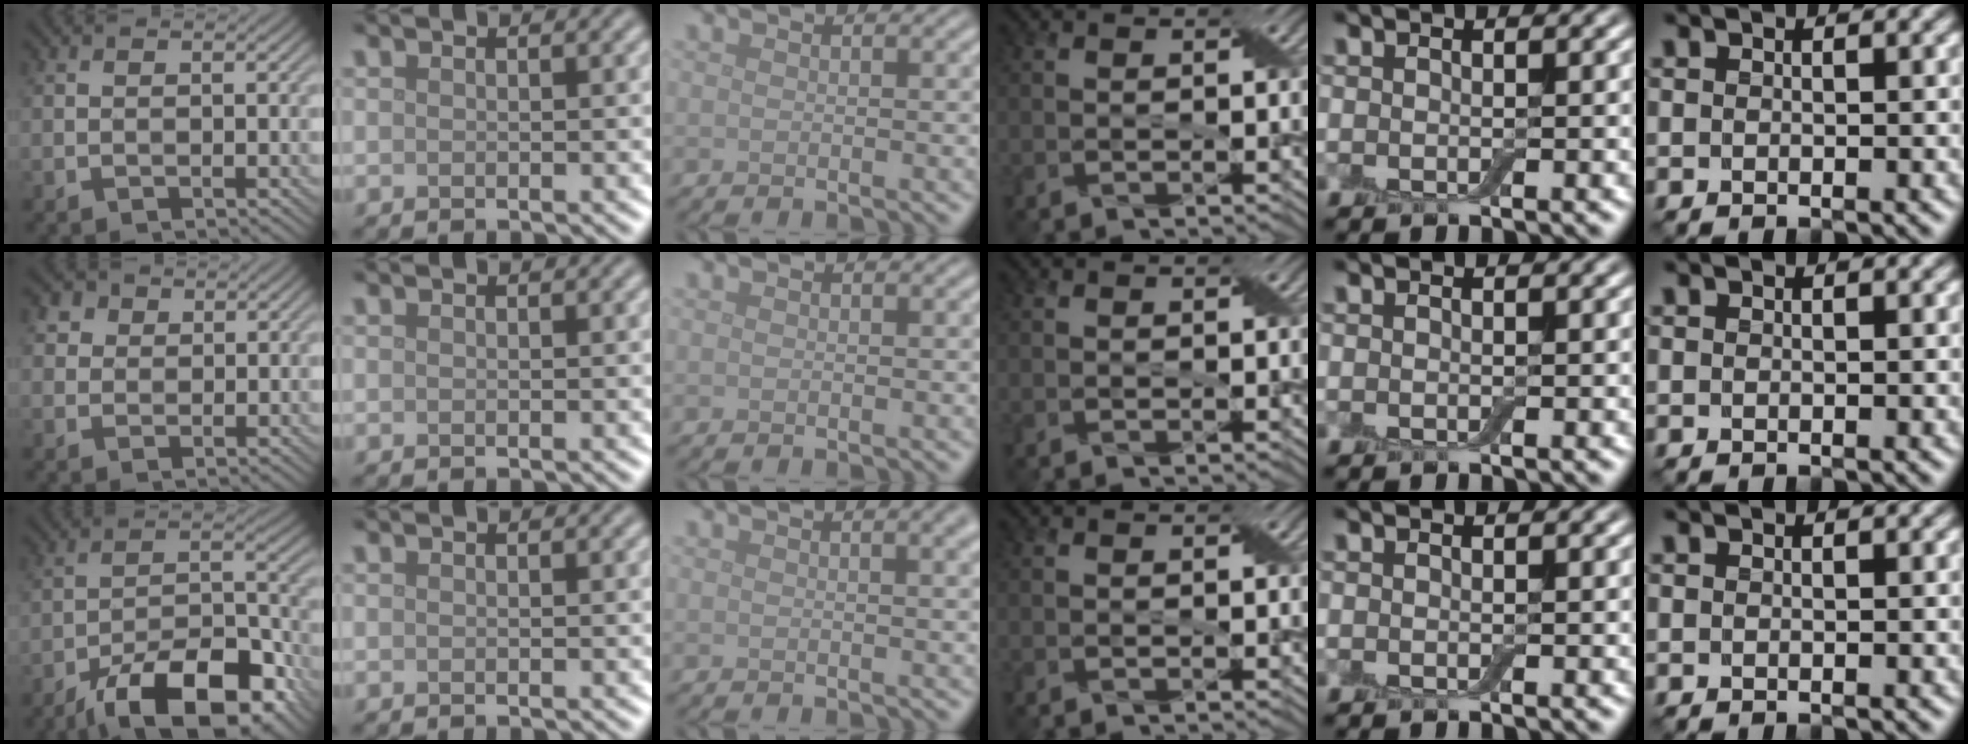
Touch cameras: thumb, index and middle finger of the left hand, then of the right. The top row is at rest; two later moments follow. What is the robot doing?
{"motion": "close", "object": "airpods case & airpods"}